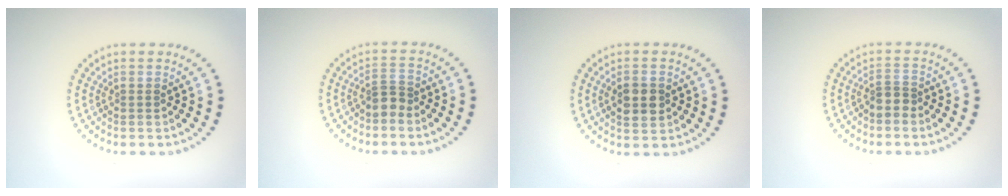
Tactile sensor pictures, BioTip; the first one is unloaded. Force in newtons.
{"total": 1.9, "press": 1.5, "slide": 1.1}
{"total": 2.8, "press": 2.8, "slide": 0.1}
{"total": 1.7, "press": 1.3, "slide": 1.2}